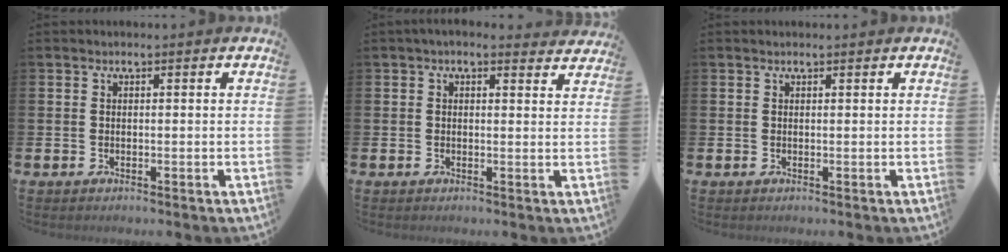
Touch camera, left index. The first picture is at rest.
{"total": 2.0, "force": [1.9, 0.5, 0.5], "torque": [-0.010, -0.004, 0.033]}
{"total": 0.0}